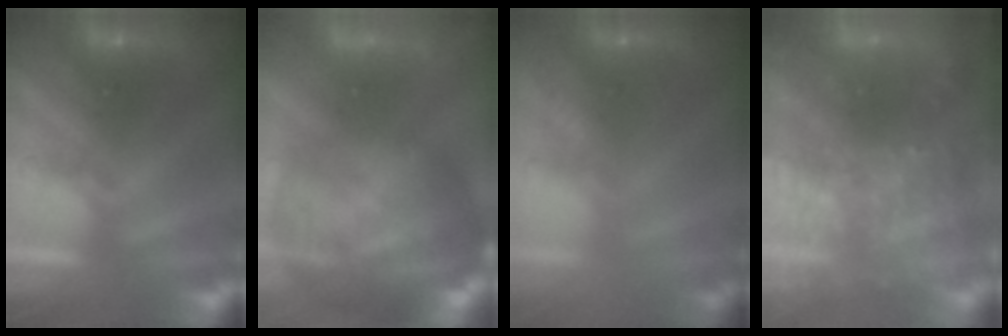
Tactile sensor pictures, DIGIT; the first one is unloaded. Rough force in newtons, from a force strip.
{"total": 11.3}
{"total": 2.4}
{"total": 5.9}